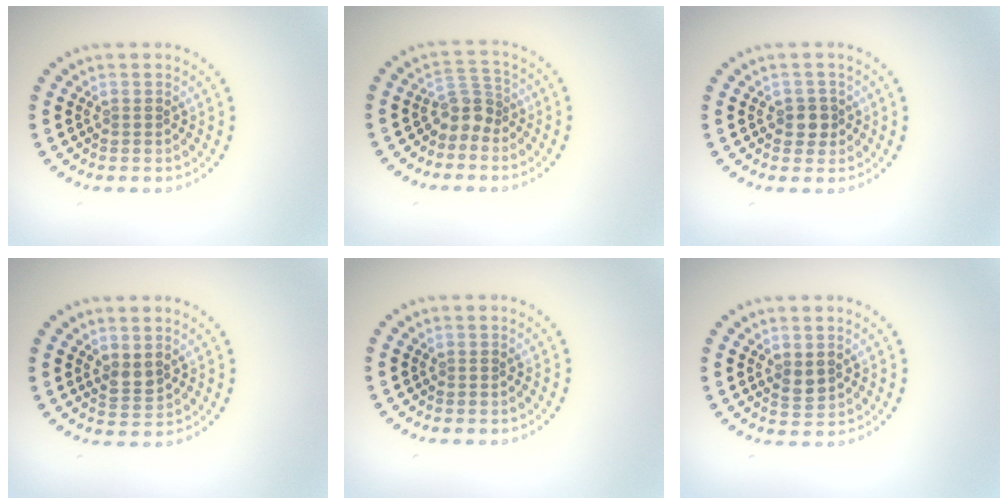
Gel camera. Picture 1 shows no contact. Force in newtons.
{"total": 2.5, "press": 1.9, "slide": 1.6}
{"total": 1.6, "press": 1.5, "slide": 0.7}
{"total": 1.5, "press": 1.4, "slide": 0.7}
{"total": 0.0}
{"total": 1.5, "press": 1.4, "slide": 0.5}